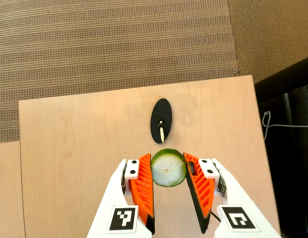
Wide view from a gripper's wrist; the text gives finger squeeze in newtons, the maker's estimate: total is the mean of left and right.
{"total": 11.5, "left": 11.6, "right": 11.5}